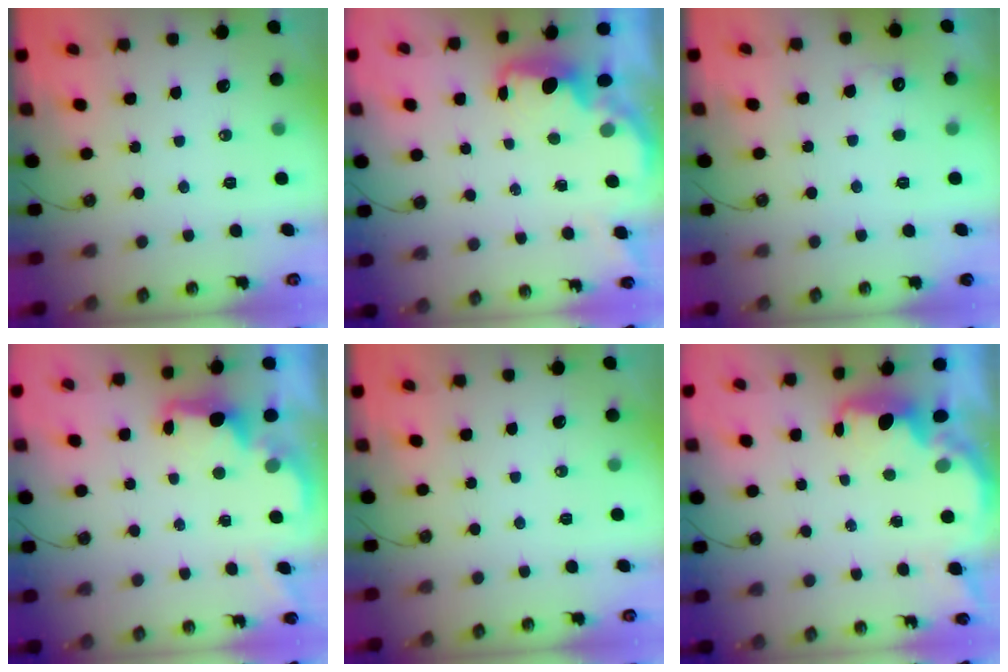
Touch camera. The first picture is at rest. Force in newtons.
{"total": 1.5, "press": 1.3, "slide": 0.7}
{"total": 3.9, "press": 3.7, "slide": 1.1}
{"total": 2.5, "press": 2.4, "slide": 0.6}
{"total": 0.0}
{"total": 2.1, "press": 1.9, "slide": 0.8}